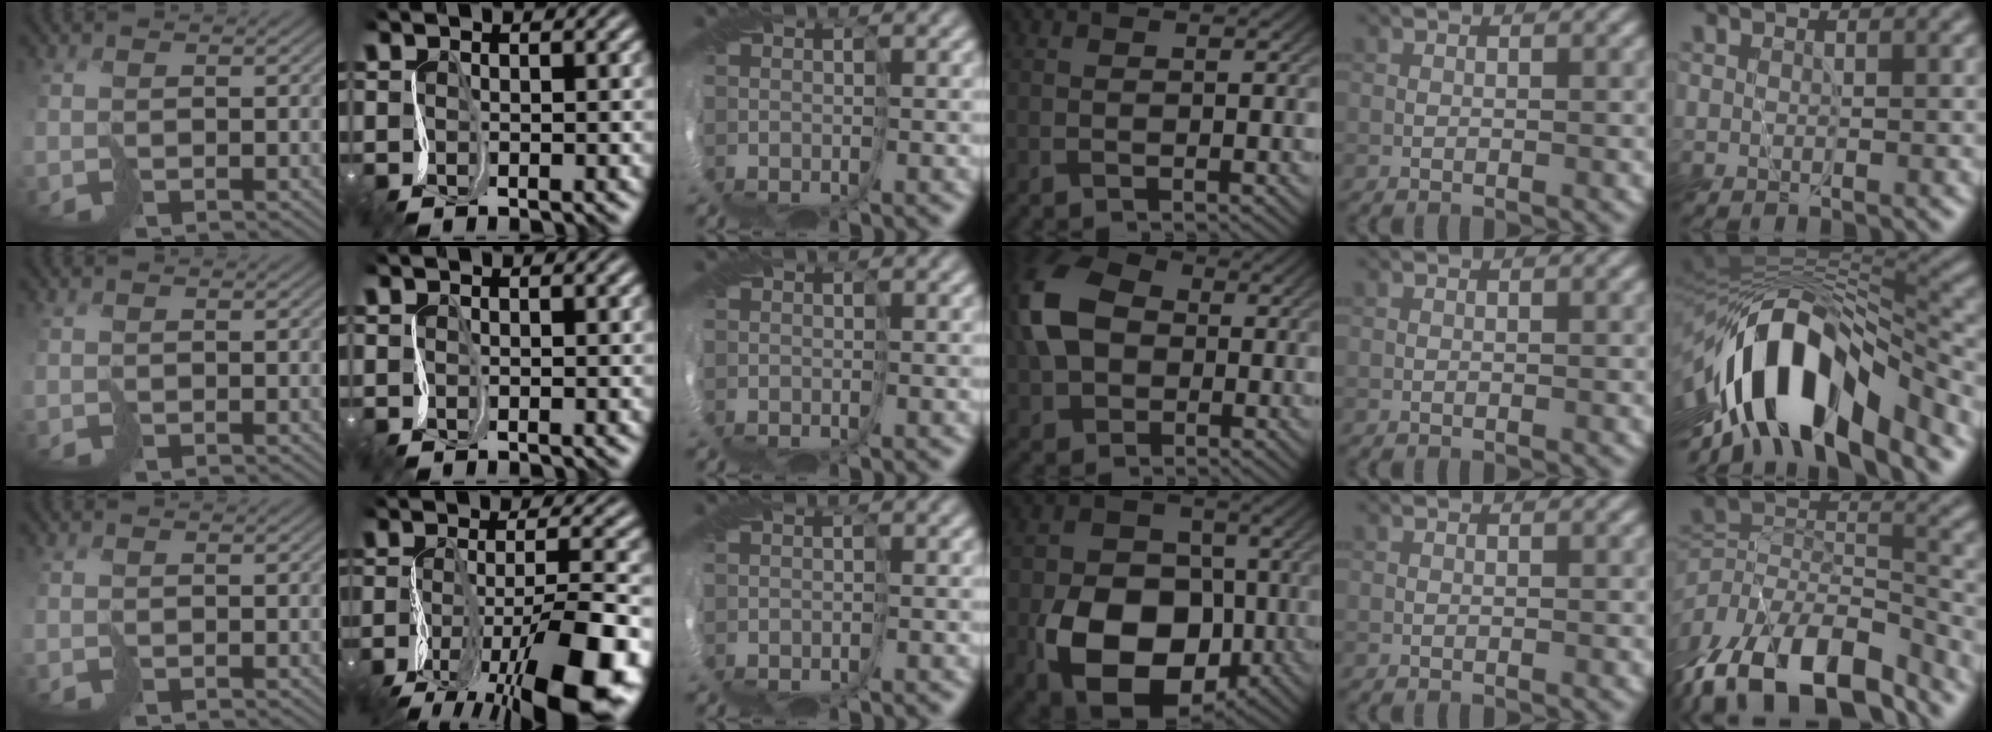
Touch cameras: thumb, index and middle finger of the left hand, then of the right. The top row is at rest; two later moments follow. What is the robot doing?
{"motion": "cut", "object": "bubble wrap"}